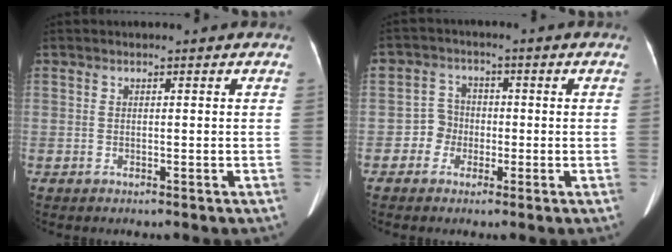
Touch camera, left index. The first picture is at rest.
{"total": 3.6, "force": [-1.1, 3.4, 0.4], "torque": [-0.006, 0.010, -0.021]}